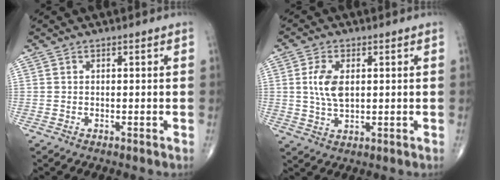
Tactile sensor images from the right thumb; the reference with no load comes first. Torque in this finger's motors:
{"motor_torque": [1.07, 0.88, 0.78, -0.66, 0.06]}